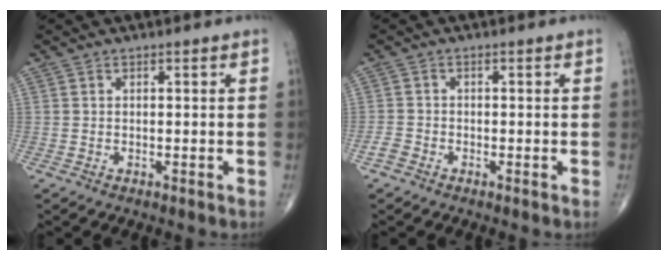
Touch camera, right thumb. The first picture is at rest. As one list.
[{"total": 1.7, "force": [-1.2, 1.0, 0.7], "torque": [-0.009, 0.001, -0.029]}]